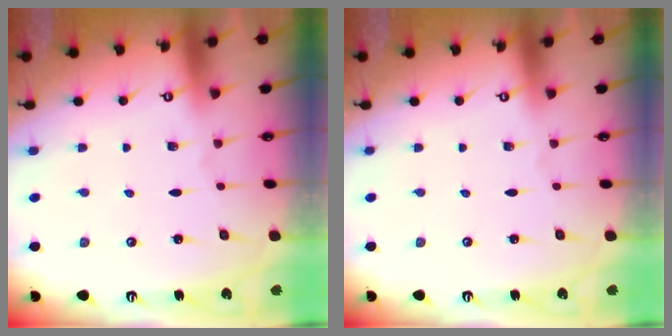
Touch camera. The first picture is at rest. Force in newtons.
{"total": 0.0}